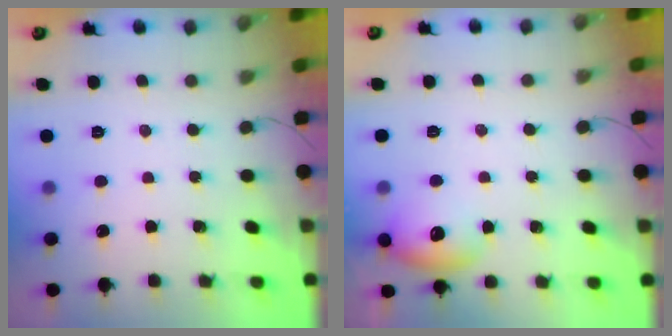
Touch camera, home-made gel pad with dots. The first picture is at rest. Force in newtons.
{"total": 10.6, "press": 10.5, "slide": 1.3}